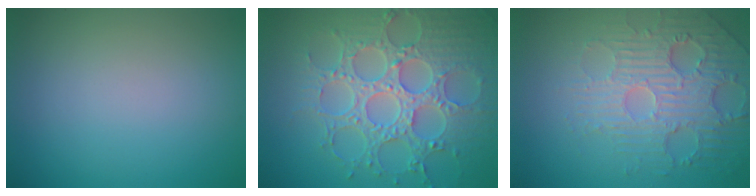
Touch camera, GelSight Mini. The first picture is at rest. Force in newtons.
{"total": 8.1, "press": 6.3, "slide": 5.0}
{"total": 4.8, "press": 4.3, "slide": 2.1}